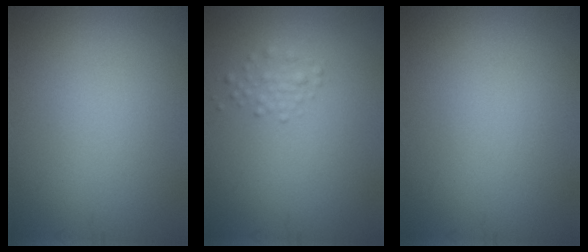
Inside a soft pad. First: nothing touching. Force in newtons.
{"total": 1.4, "press": 1.4, "slide": 0.1}
{"total": 0.0}